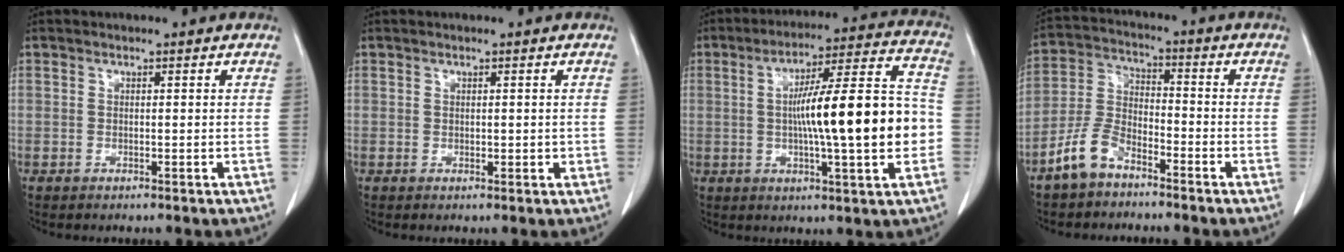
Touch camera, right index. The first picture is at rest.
{"total": 1.4, "force": [-0.1, 0.8, 1.2], "torque": [-0.013, 0.000, -0.002]}
{"total": 18.5, "force": [-1.5, 1.8, 18.3], "torque": [-0.280, 0.021, -0.026]}
{"total": 7.5, "force": [-5.4, 3.3, 4.1], "torque": [-0.101, 0.004, -0.115]}